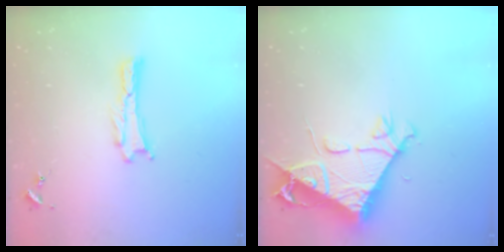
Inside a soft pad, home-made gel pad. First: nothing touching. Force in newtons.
{"total": 8.6, "press": 8.6, "slide": 1.0}